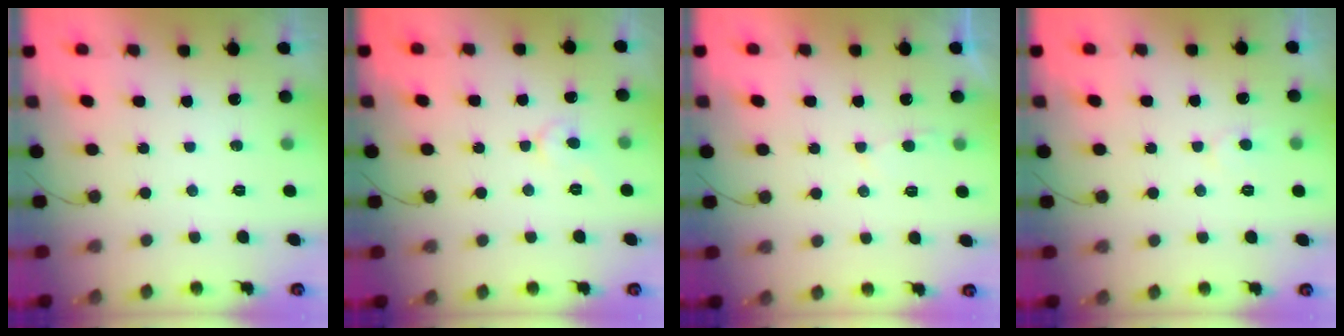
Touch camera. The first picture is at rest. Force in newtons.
{"total": 5.0, "press": 5.0, "slide": 0.5}
{"total": 1.8, "press": 1.8, "slide": 0.3}
{"total": 5.6, "press": 5.6, "slide": 0.3}